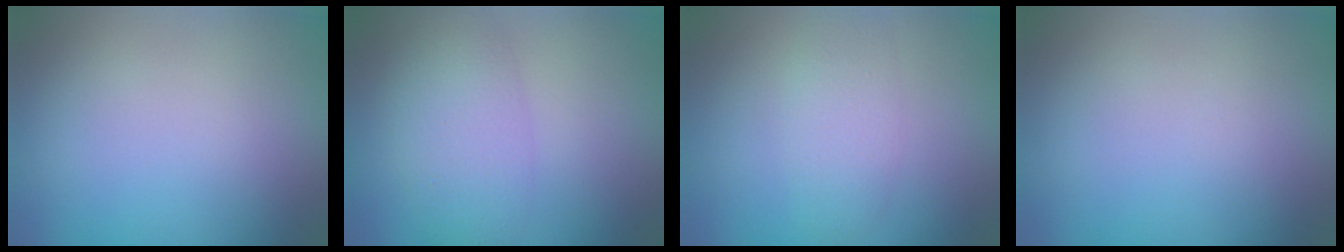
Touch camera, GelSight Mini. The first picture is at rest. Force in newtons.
{"total": 4.9, "press": 4.9, "slide": 0.3}
{"total": 2.9, "press": 2.9, "slide": 0.1}
{"total": 0.0}